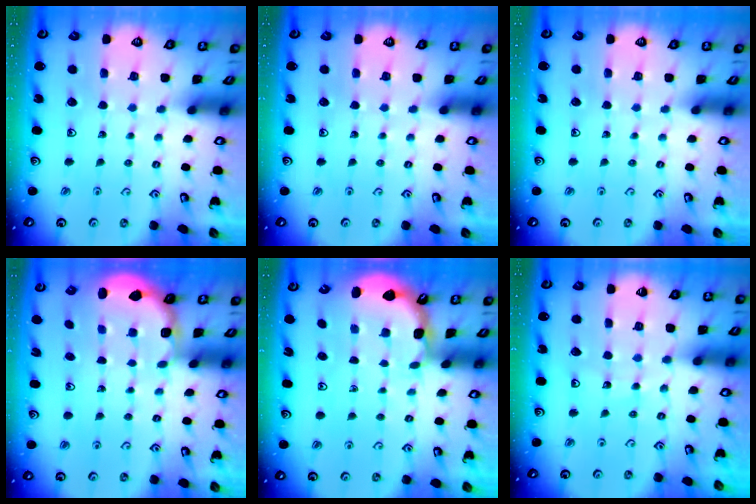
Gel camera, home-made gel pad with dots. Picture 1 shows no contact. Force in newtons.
{"total": 0.0}
{"total": 0.0}
{"total": 2.8, "press": 2.1, "slide": 1.9}
{"total": 1.9, "press": 1.9, "slide": 0.2}
{"total": 6.2, "press": 6.2, "slide": 0.8}